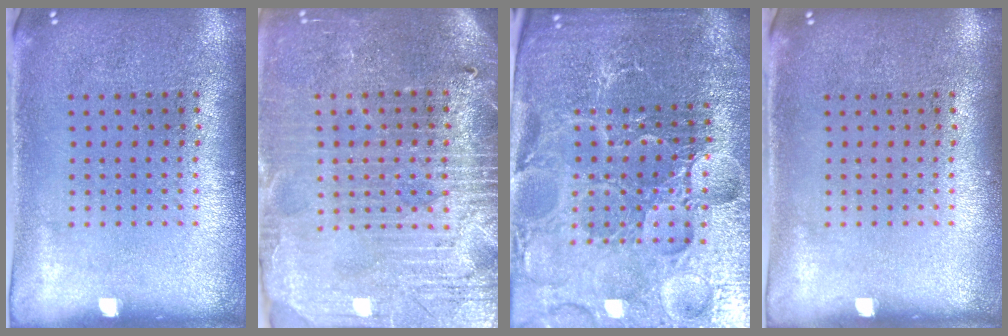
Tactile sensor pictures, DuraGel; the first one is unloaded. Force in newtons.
{"total": 3.9, "press": 3.6, "slide": 1.5}
{"total": 5.3, "press": 5.0, "slide": 1.7}
{"total": 0.0}